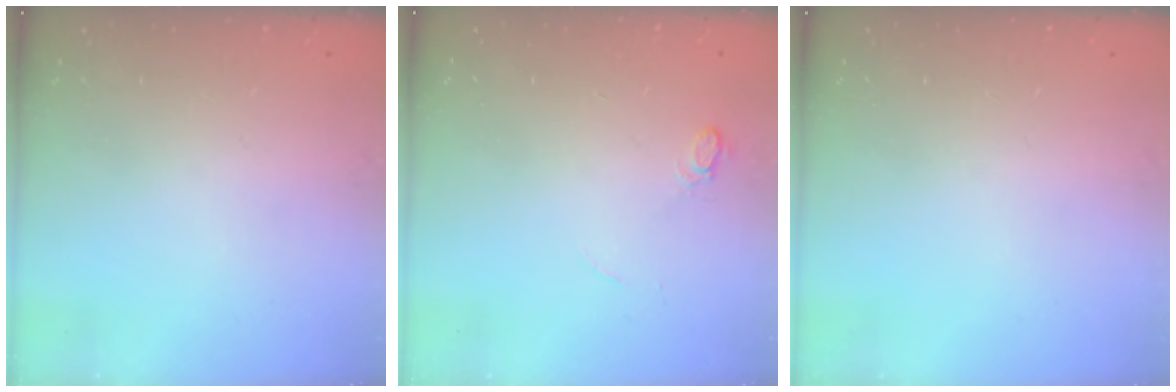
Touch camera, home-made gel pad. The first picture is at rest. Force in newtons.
{"total": 4.6, "press": 4.5, "slide": 0.6}
{"total": 0.0}